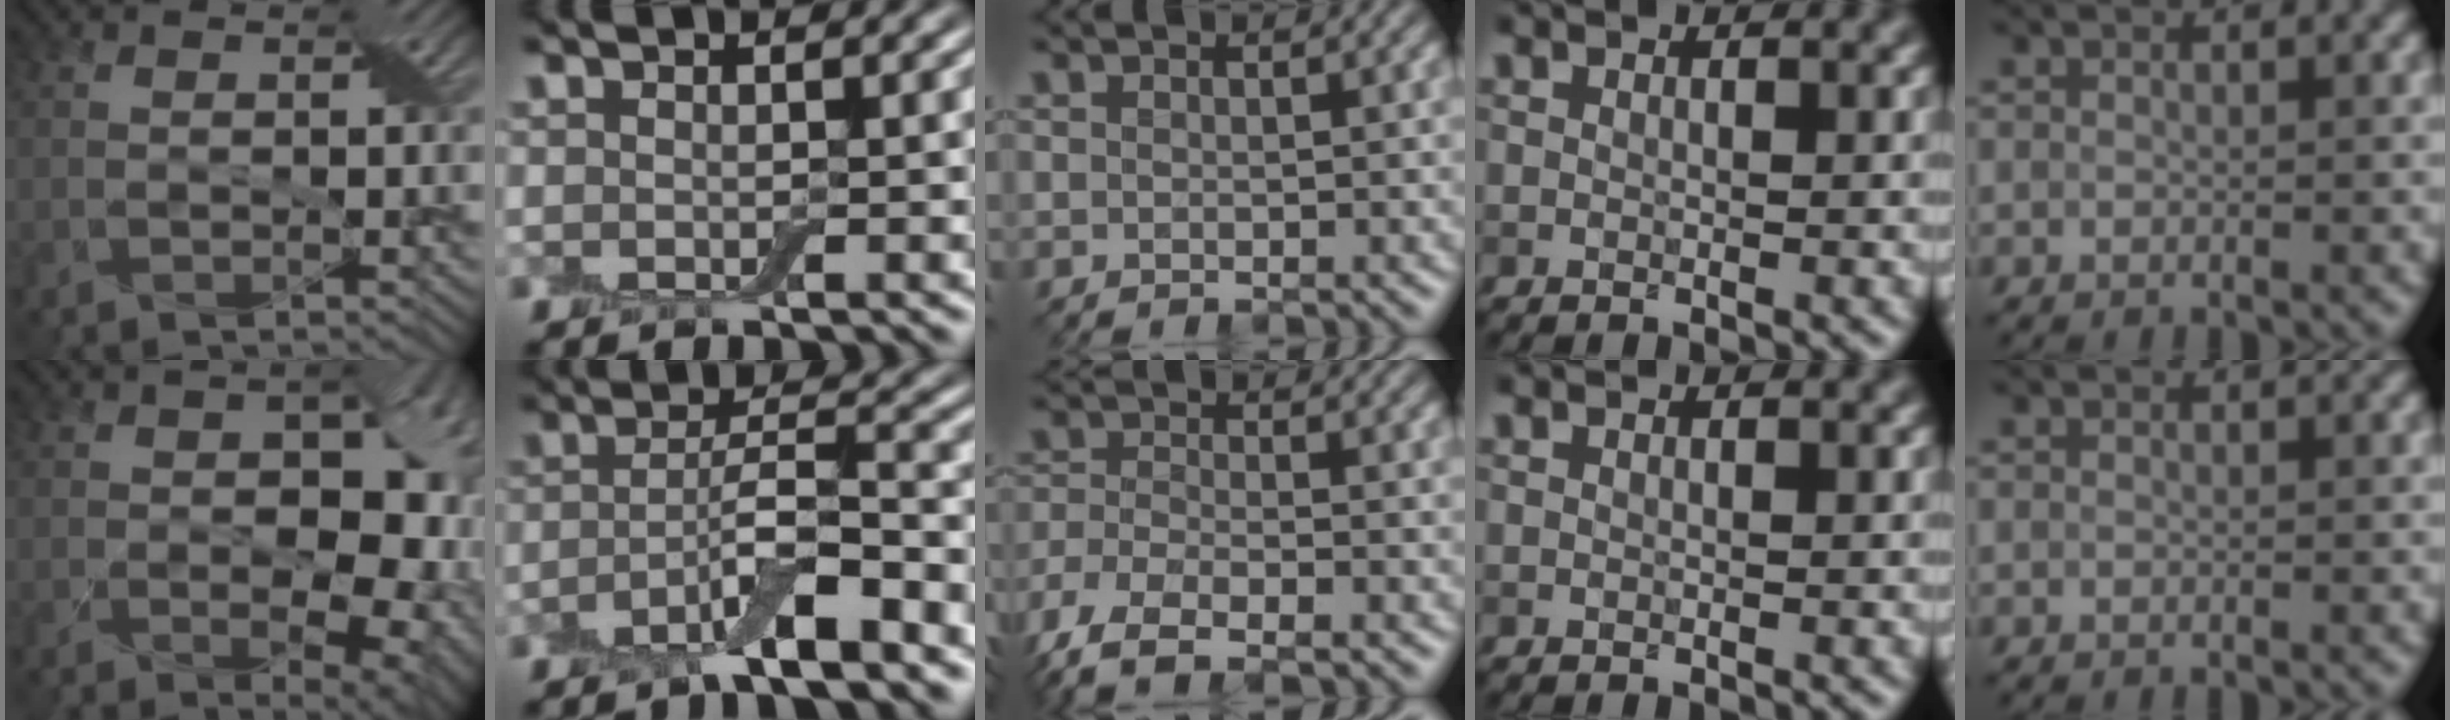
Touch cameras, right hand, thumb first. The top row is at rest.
{"thumb": {"total": 13.6, "force": [-0.9, 8.6, 10.5], "torque": [-0.095, -0.003, 0.012]}, "index": {"total": 5.8, "force": [-3.2, 1.0, 4.8], "torque": [-0.080, 0.007, -0.060]}, "middle": {"total": 6.0, "force": [-4.3, 2.1, 3.7], "torque": [-0.078, -0.013, -0.092]}}